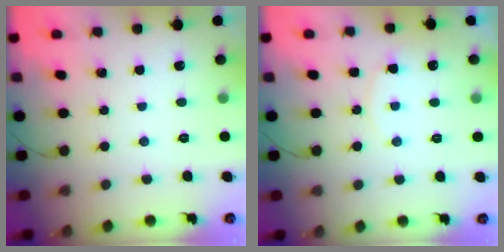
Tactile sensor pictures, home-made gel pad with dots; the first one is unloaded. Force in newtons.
{"total": 6.5, "press": 6.5, "slide": 0.7}